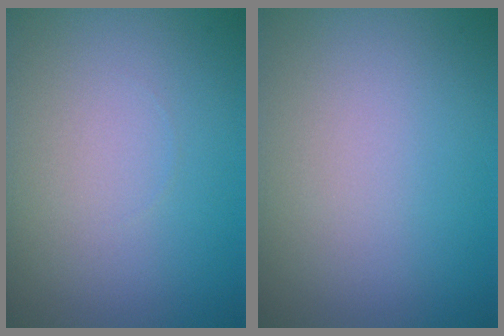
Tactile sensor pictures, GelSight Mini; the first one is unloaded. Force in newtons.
{"total": 0.0}